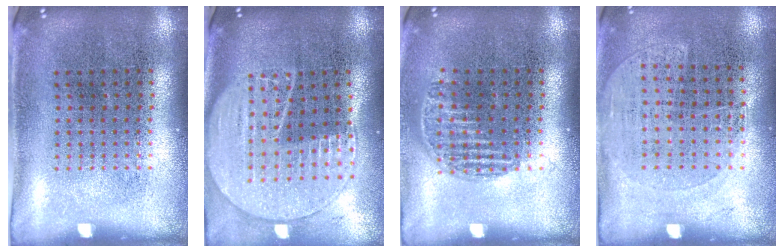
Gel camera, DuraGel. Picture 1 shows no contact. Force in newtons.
{"total": 1.9, "press": 1.8, "slide": 0.8}
{"total": 1.0, "press": 0.9, "slide": 0.5}
{"total": 1.2, "press": 1.0, "slide": 0.7}